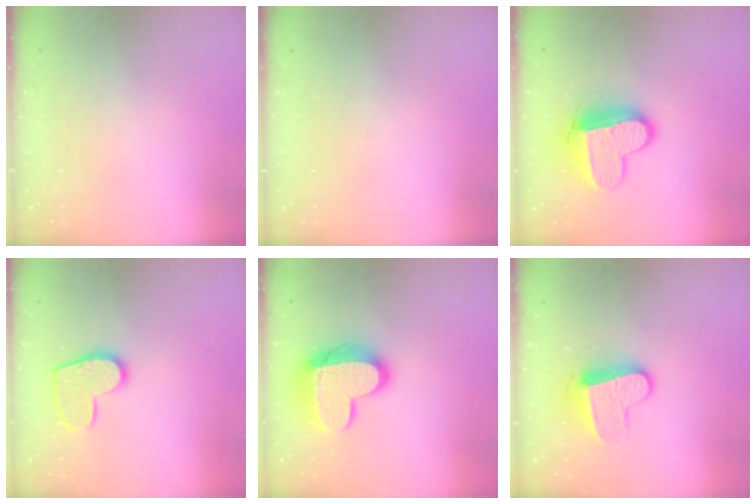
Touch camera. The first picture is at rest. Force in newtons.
{"total": 0.0}
{"total": 12.7, "press": 12.6, "slide": 1.4}
{"total": 12.0, "press": 11.9, "slide": 0.7}
{"total": 15.7, "press": 15.7, "slide": 1.2}
{"total": 9.9, "press": 9.9, "slide": 0.2}